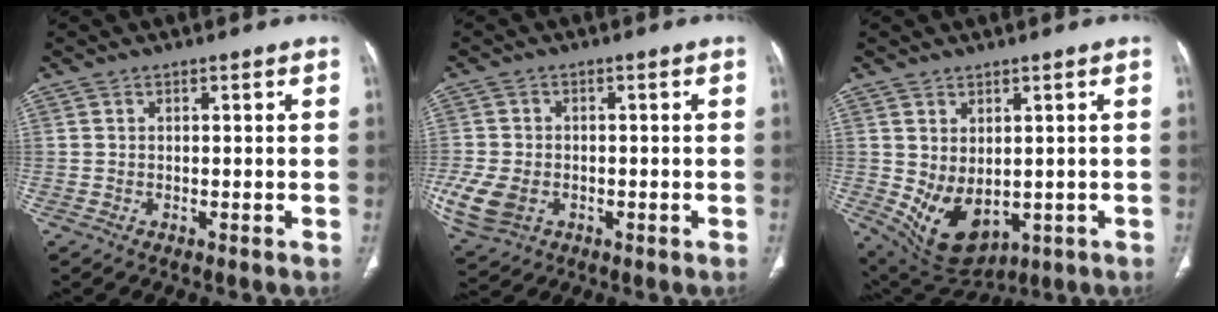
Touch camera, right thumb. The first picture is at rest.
{"total": 9.5, "force": [-2.6, 7.0, 5.9], "torque": [-0.145, 0.000, -0.040]}
{"total": 10.3, "force": [-1.0, 6.6, 7.8], "torque": [-0.121, -0.008, 0.018]}